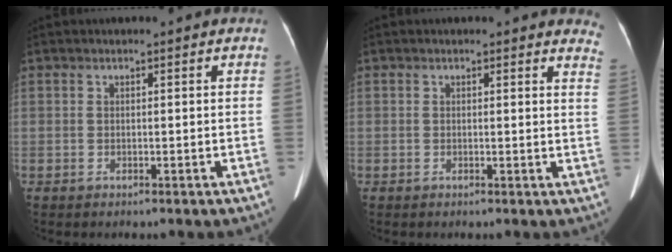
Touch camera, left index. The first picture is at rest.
{"total": 6.4, "force": [6.0, 2.0, 1.2], "torque": [0.015, -0.020, 0.028]}